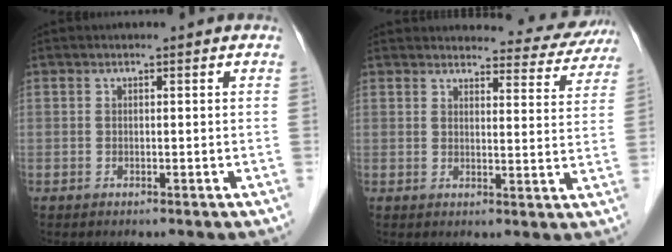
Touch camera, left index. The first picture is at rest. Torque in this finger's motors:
{"motor_torque": [1.06, -1.09, 0.18, 0.06]}